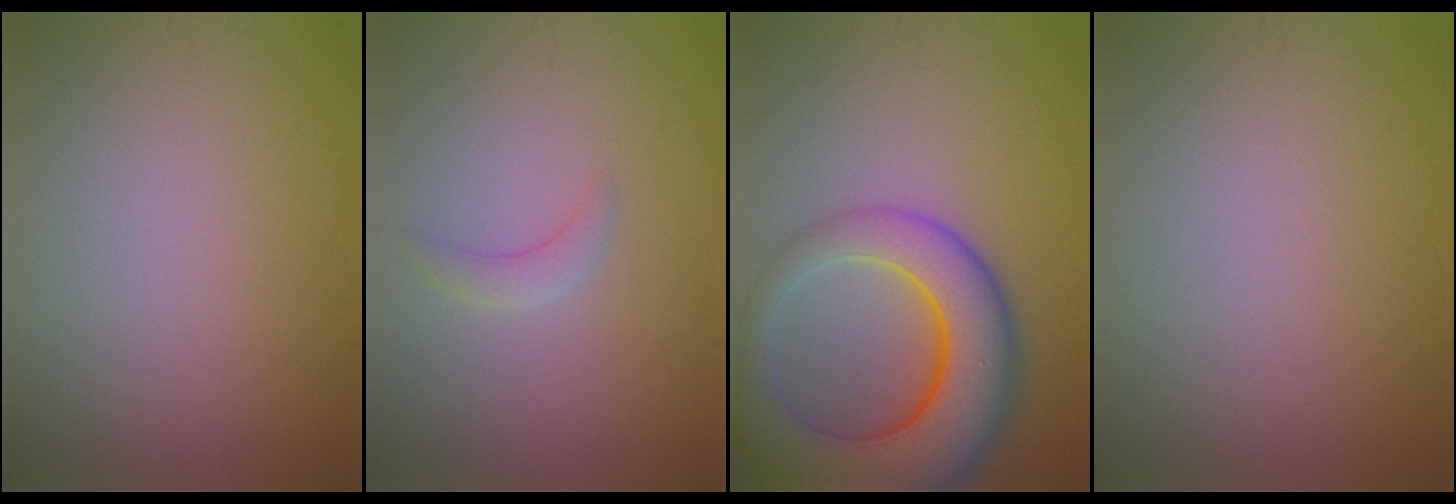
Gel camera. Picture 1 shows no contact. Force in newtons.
{"total": 1.3, "press": 1.3, "slide": 0.2}
{"total": 10.9, "press": 10.9, "slide": 0.6}
{"total": 0.0}